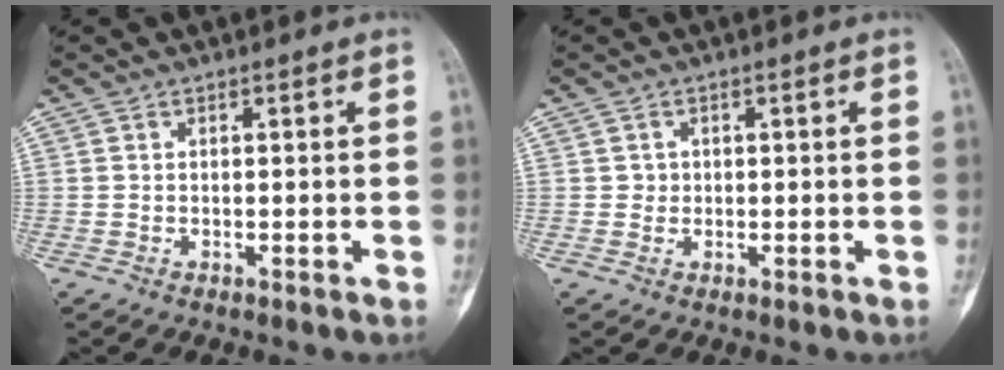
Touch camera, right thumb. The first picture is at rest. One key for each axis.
{"total": 1.2, "fx": 0.1, "fy": 1.2, "fz": 0.2, "tx": 0.005, "ty": 0.003, "tz": 0.001}